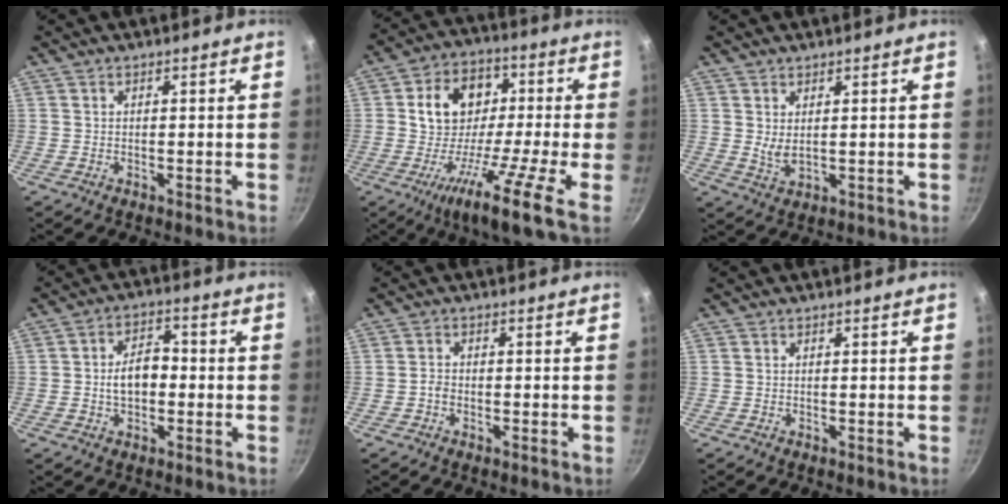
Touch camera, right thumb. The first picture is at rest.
{"total": 15.1, "force": [-4.9, 5.6, 13.1], "torque": [-0.202, 0.038, -0.110]}
{"total": 2.9, "force": [1.0, 1.4, 2.4], "torque": [-0.043, -0.016, 0.023]}
{"total": 7.3, "force": [-0.8, 4.9, 5.4], "torque": [-0.062, 0.024, -0.017]}
{"total": 1.5, "force": [-0.7, 1.1, 0.8], "torque": [-0.017, 0.010, -0.016]}
{"total": 0.0}